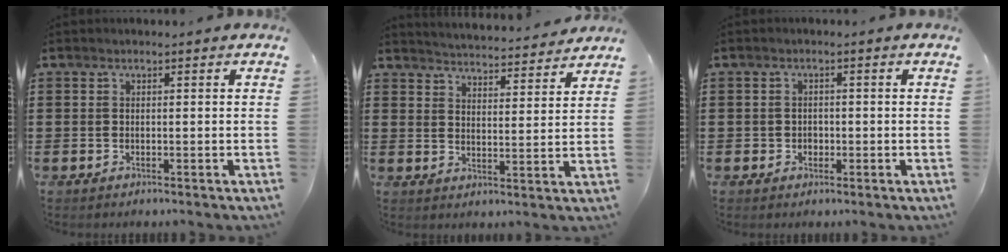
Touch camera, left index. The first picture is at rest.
{"total": 4.0, "force": [4.0, -0.6, 0.1], "torque": [-0.023, -0.037, 0.065]}
{"total": 1.3, "force": [-0.2, 1.3, 0.3], "torque": [-0.012, 0.005, -0.007]}